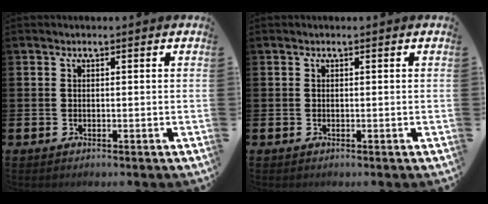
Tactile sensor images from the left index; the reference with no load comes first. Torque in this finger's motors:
{"motor_torque": [0.00, 0.00, 0.00, 0.00]}